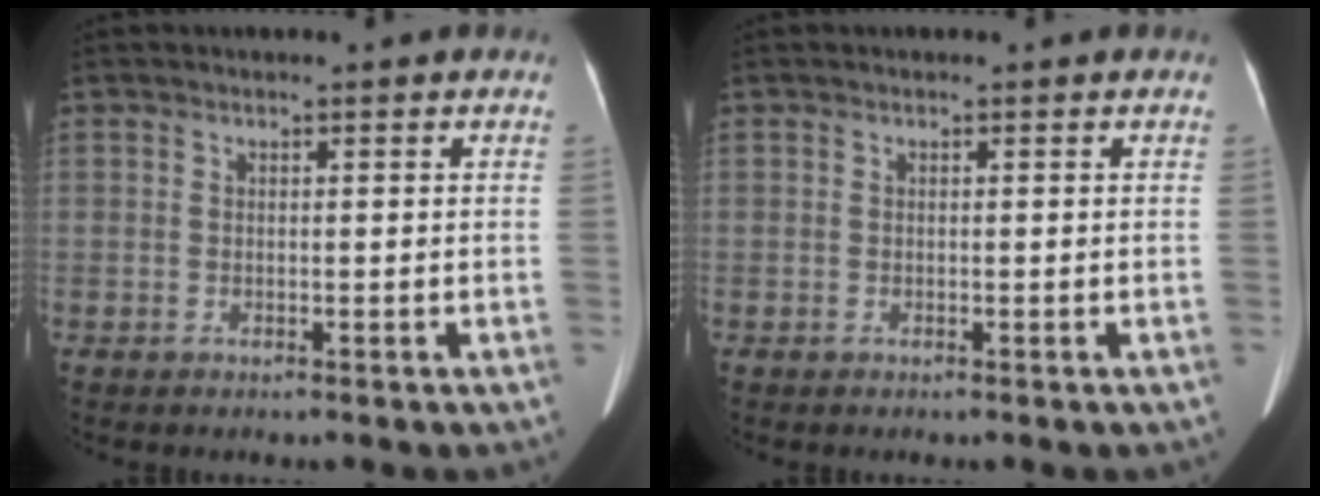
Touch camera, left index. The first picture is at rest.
{"total": 0.0}